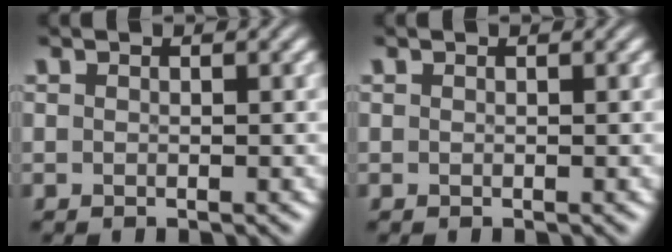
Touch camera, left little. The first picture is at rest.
{"total": 0.0}